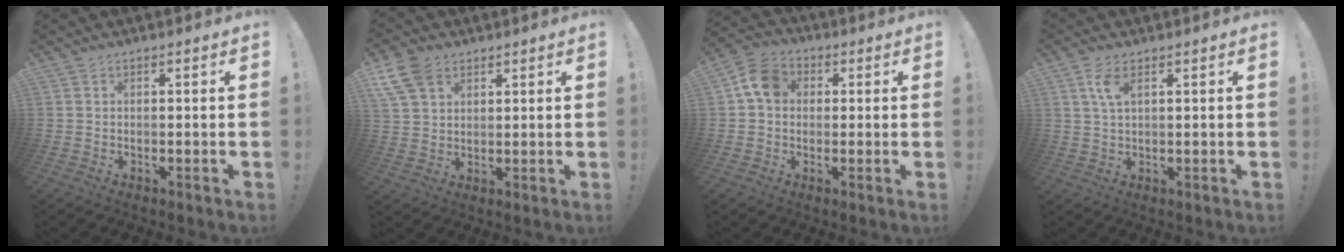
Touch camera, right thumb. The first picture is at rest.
{"total": 9.7, "force": [5.4, 6.4, 4.9], "torque": [-0.098, -0.016, 0.109]}
{"total": 9.5, "force": [2.1, 7.4, 5.5], "torque": [-0.084, 0.015, 0.046]}
{"total": 4.8, "force": [1.9, 2.0, 3.9], "torque": [-0.073, 0.001, 0.033]}